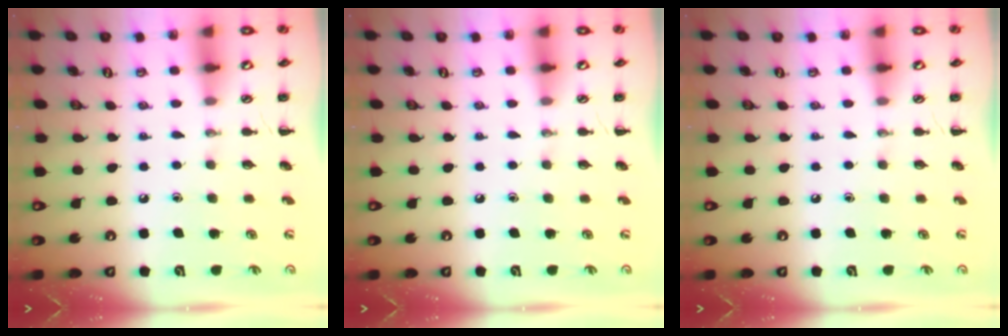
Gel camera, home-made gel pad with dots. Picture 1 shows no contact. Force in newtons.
{"total": 0.0}
{"total": 0.0}